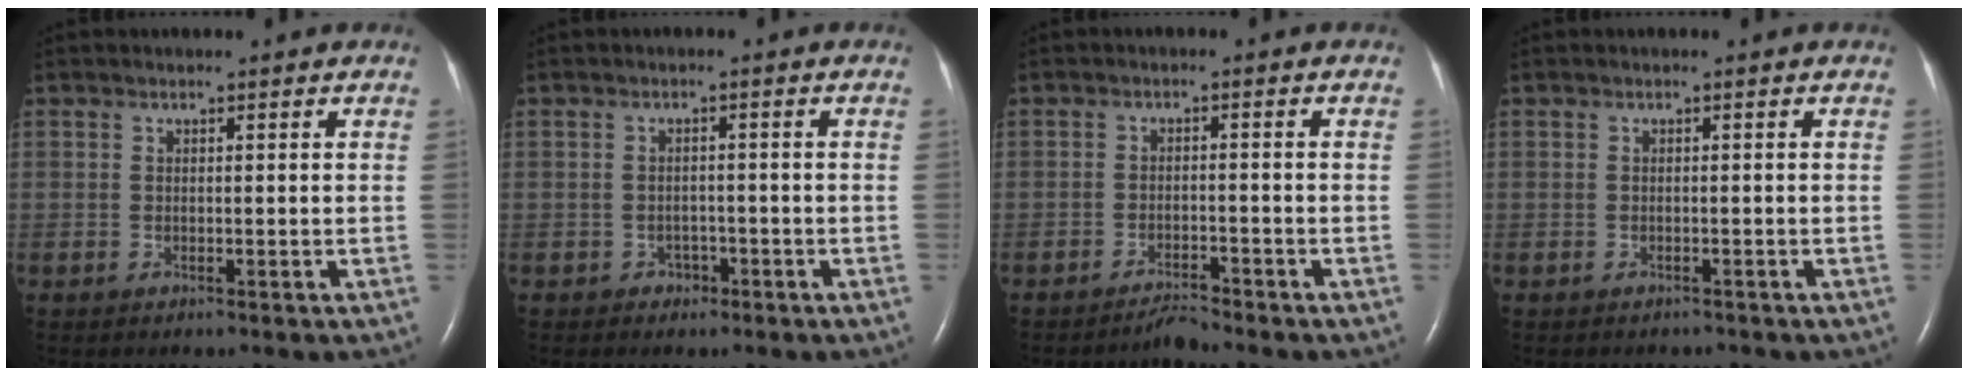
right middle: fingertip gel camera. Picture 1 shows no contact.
{"total": 1.6, "force": [-1.0, 1.3, 0.3], "torque": [-0.002, 0.006, -0.014]}
{"total": 2.2, "force": [-2.2, -0.2, 0.3], "torque": [-0.005, -0.009, -0.037]}
{"total": 1.2, "force": [-1.1, 0.5, 0.0], "torque": [-0.006, -0.001, -0.016]}